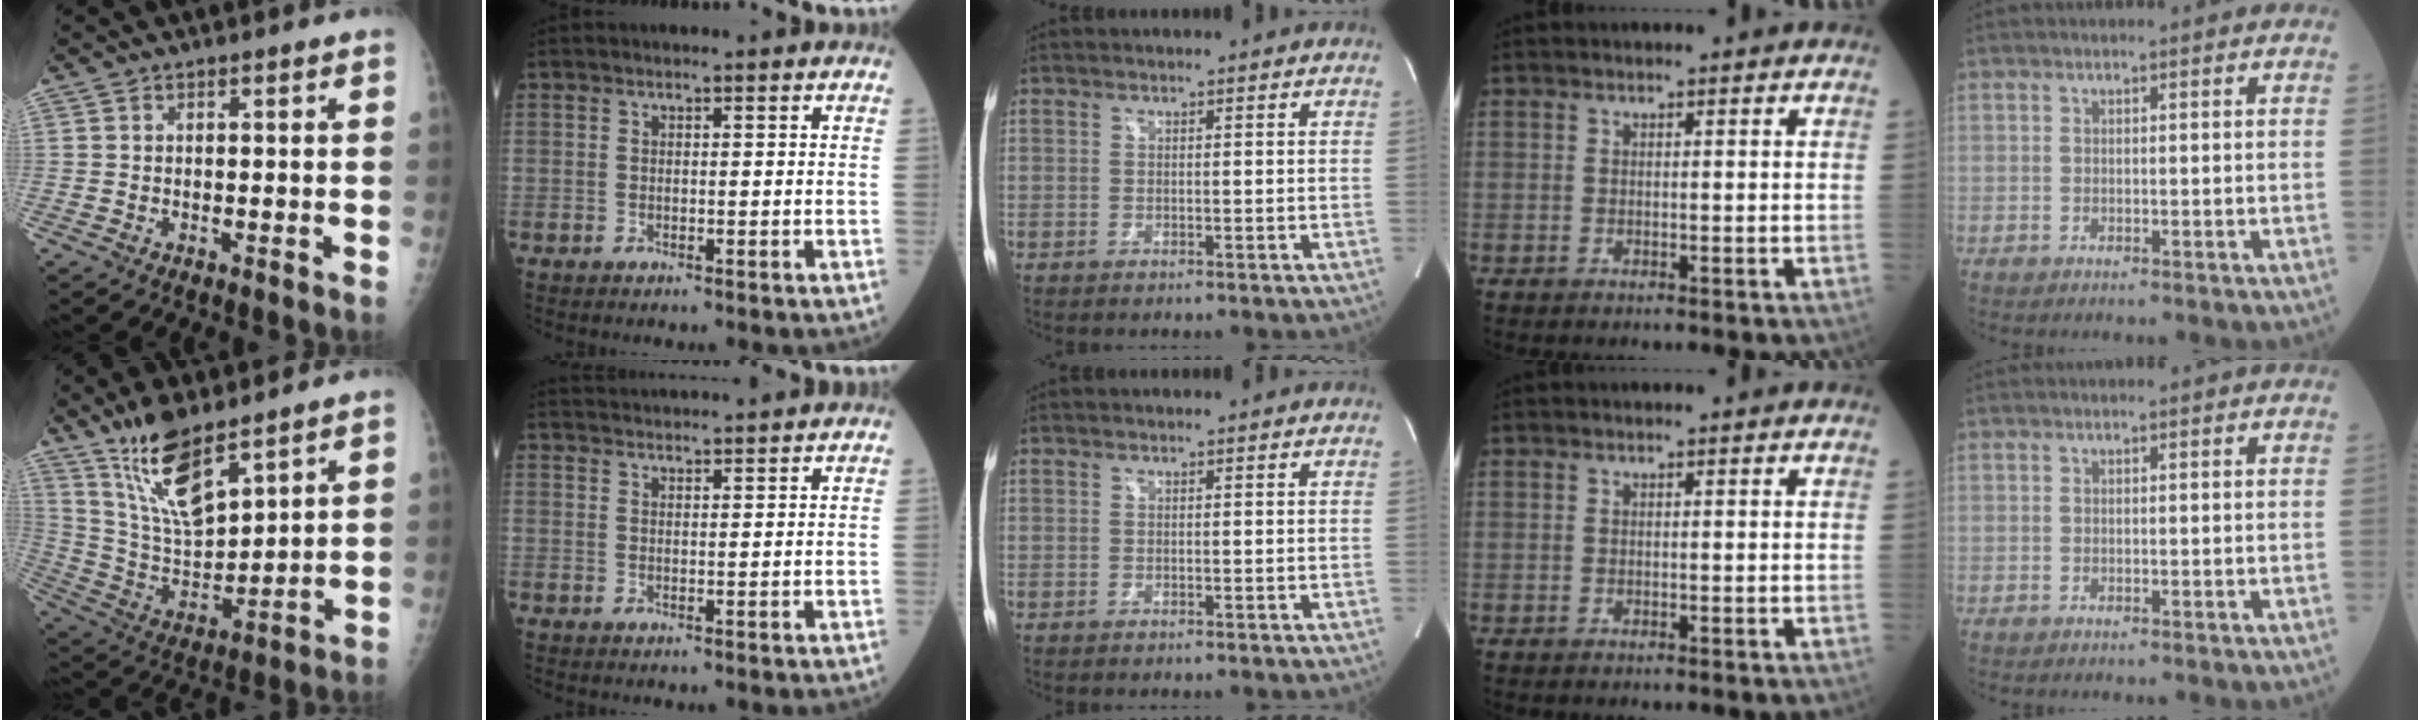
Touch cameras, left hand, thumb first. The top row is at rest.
{"thumb": {"total": 14.0, "force": [9.9, 4.4, 8.8], "torque": [-0.142, -0.062, 0.204]}, "index": {"total": 7.4, "force": [7.2, -0.4, 1.6], "torque": [-0.030, 0.031, 0.105]}}